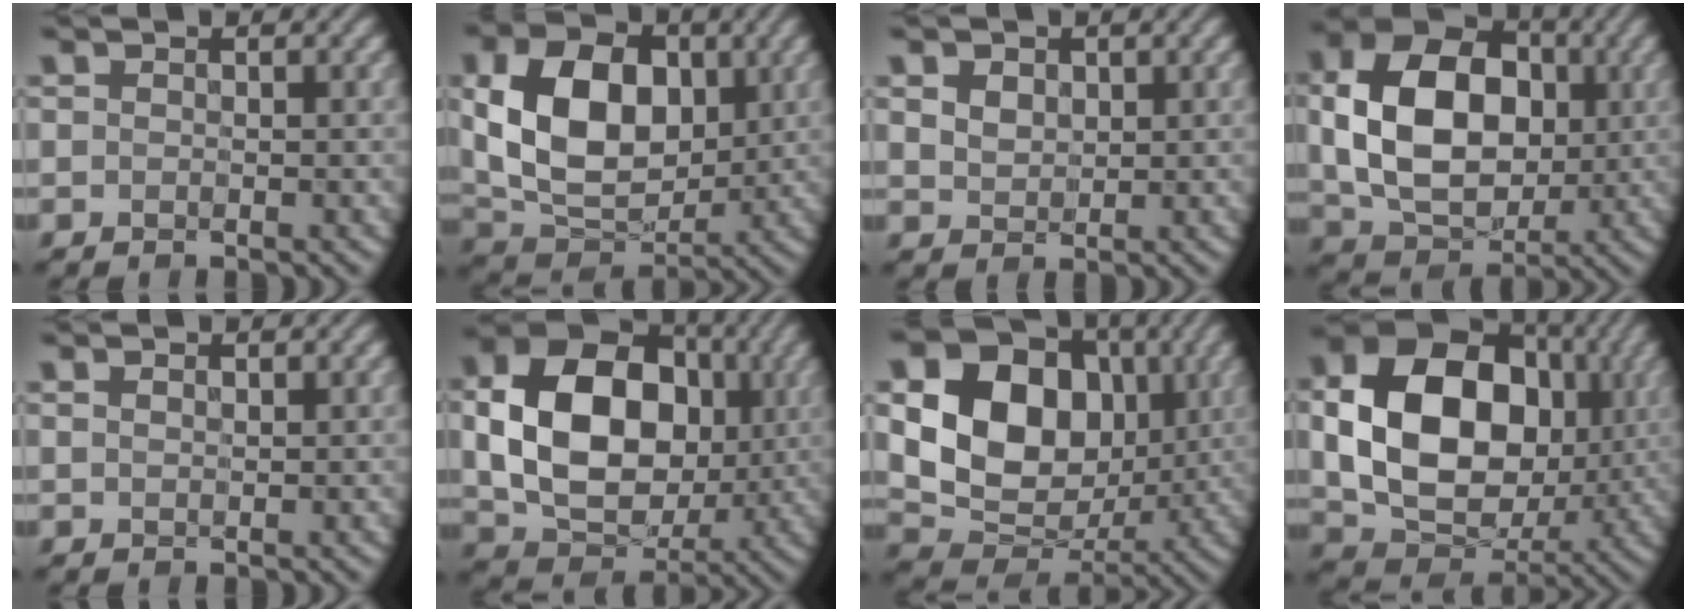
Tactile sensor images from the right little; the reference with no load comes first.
{"total": 10.4, "force": [1.2, 7.0, 7.6], "torque": [-0.153, 0.001, 0.017]}
{"total": 2.4, "force": [0.9, 1.8, 1.3], "torque": [-0.036, 0.002, 0.016]}
{"total": 11.3, "force": [0.4, 8.1, 7.9], "torque": [-0.152, 0.004, 0.006]}
{"total": 0.6, "force": [0.4, 0.3, 0.4], "torque": [-0.005, 0.004, 0.007]}
{"total": 12.7, "force": [0.4, 9.5, 8.5], "torque": [-0.162, -0.005, 0.010]}
{"total": 13.6, "force": [2.0, 10.6, 8.3], "torque": [-0.148, 0.016, 0.028]}
{"total": 14.4, "force": [0.6, 10.8, 9.5], "torque": [-0.180, -0.006, 0.013]}